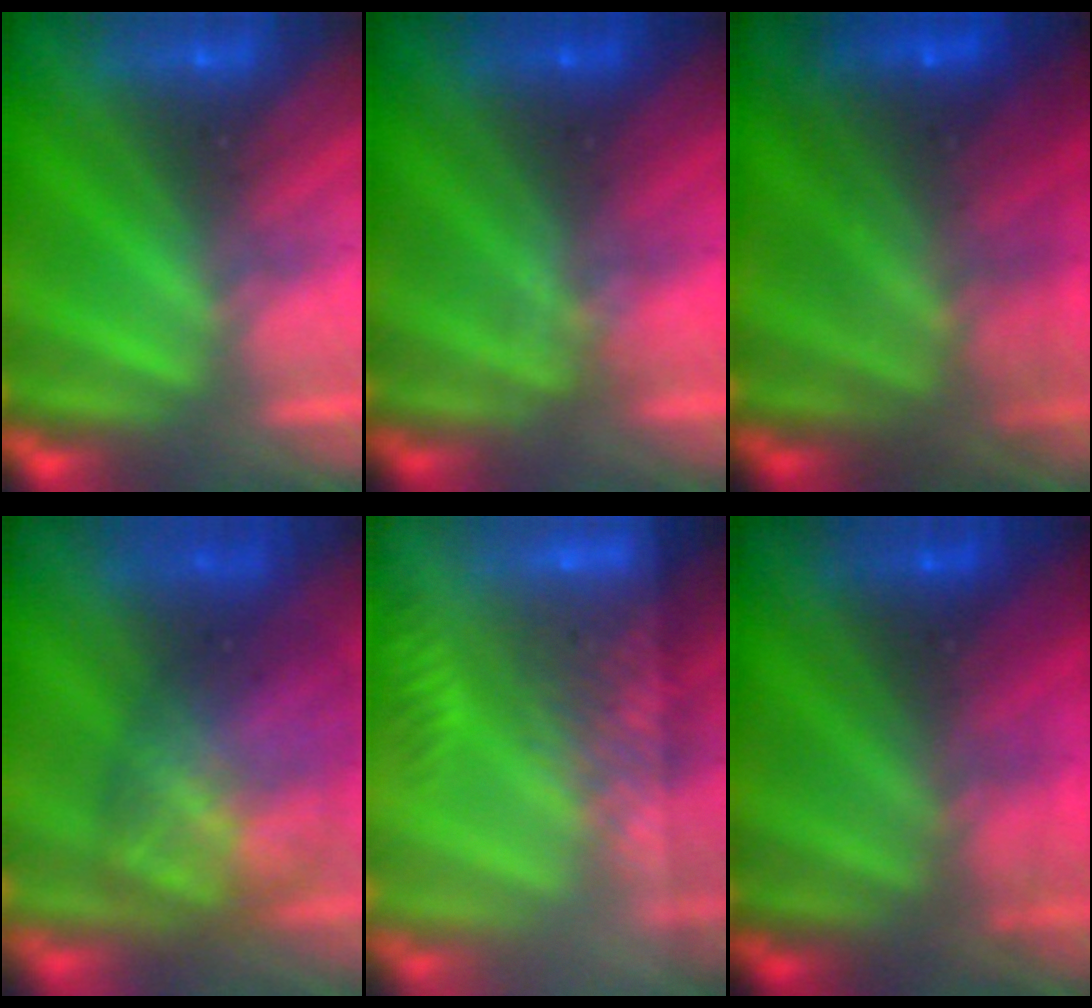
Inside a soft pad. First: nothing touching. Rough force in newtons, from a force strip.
{"total": 1.2}
{"total": 5.8}
{"total": 7.4}
{"total": 6.4}
{"total": 2.8}